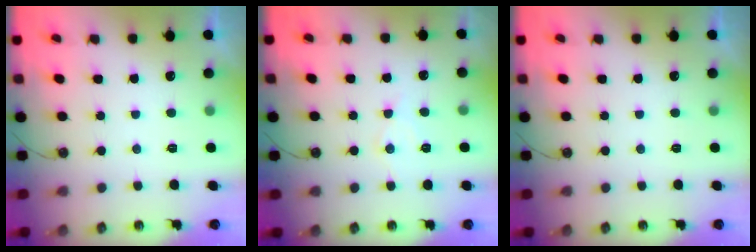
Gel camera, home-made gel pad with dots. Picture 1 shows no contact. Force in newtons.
{"total": 6.8, "press": 6.8, "slide": 0.5}
{"total": 0.0}